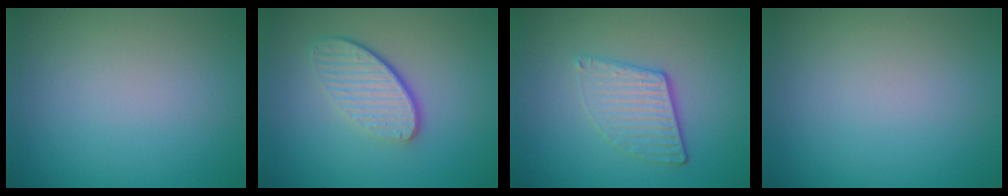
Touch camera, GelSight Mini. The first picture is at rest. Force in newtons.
{"total": 4.1, "press": 3.0, "slide": 2.9}
{"total": 3.7, "press": 2.7, "slide": 2.5}
{"total": 0.0}